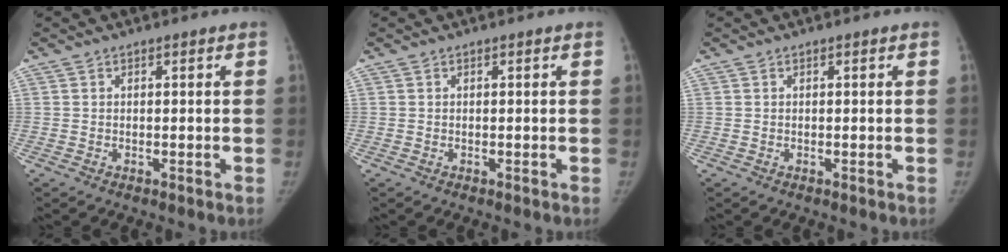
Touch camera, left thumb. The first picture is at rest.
{"total": 0.0}
{"total": 0.0}